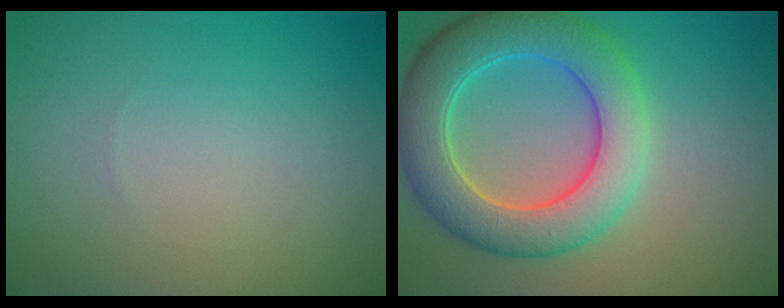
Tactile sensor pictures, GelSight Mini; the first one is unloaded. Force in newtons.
{"total": 7.5, "press": 7.5, "slide": 0.2}